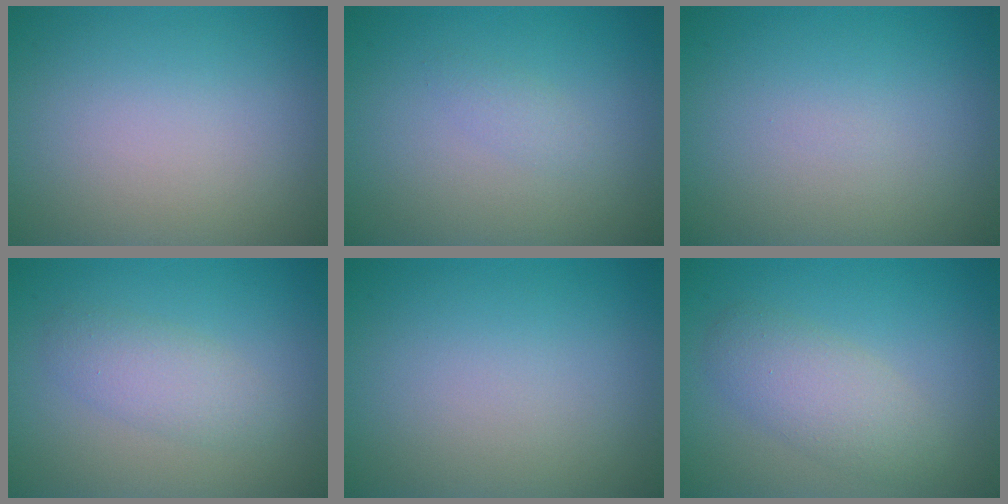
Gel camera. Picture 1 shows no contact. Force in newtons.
{"total": 0.9, "press": 0.9, "slide": 0.0}
{"total": 0.0}
{"total": 2.4, "press": 2.4, "slide": 0.1}
{"total": 0.0}
{"total": 3.5, "press": 3.5, "slide": 0.2}